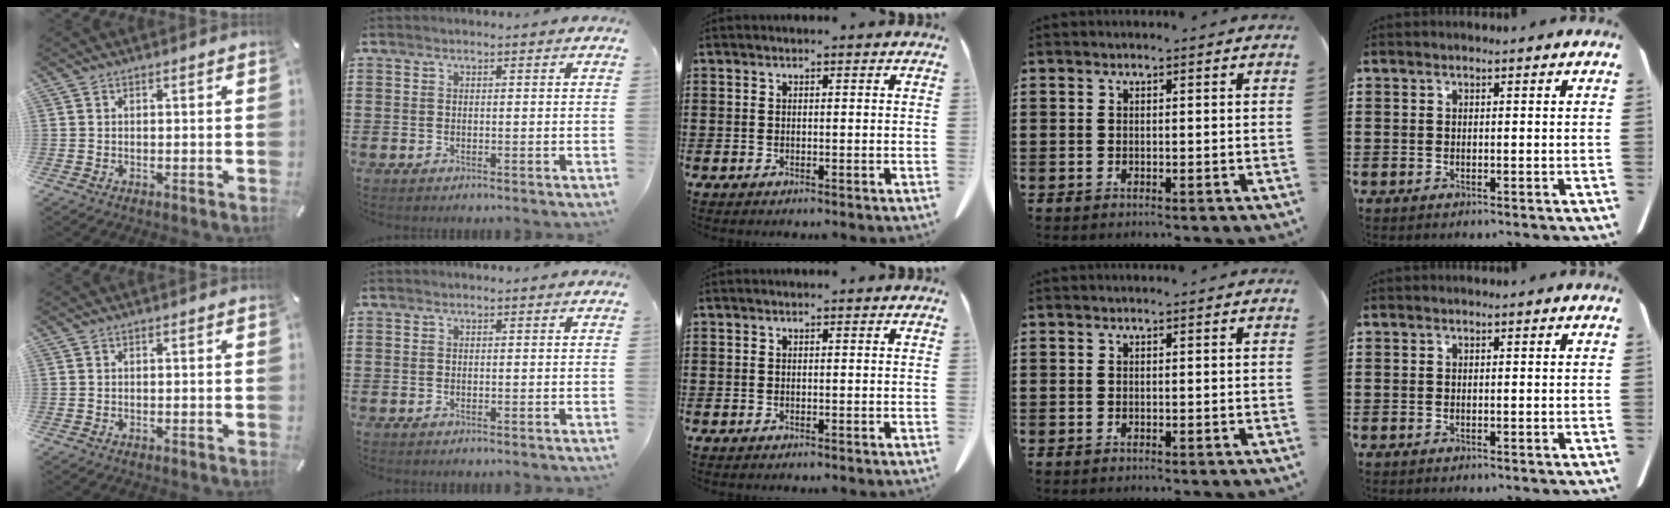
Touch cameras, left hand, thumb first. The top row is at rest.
{}